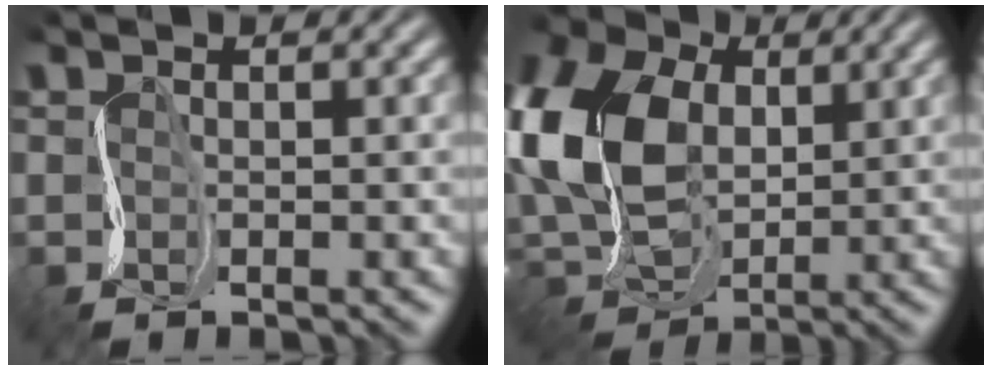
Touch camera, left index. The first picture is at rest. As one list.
[{"total": 12.5, "force": [3.3, 8.7, 8.3], "torque": [-0.214, 0.025, 0.053]}]